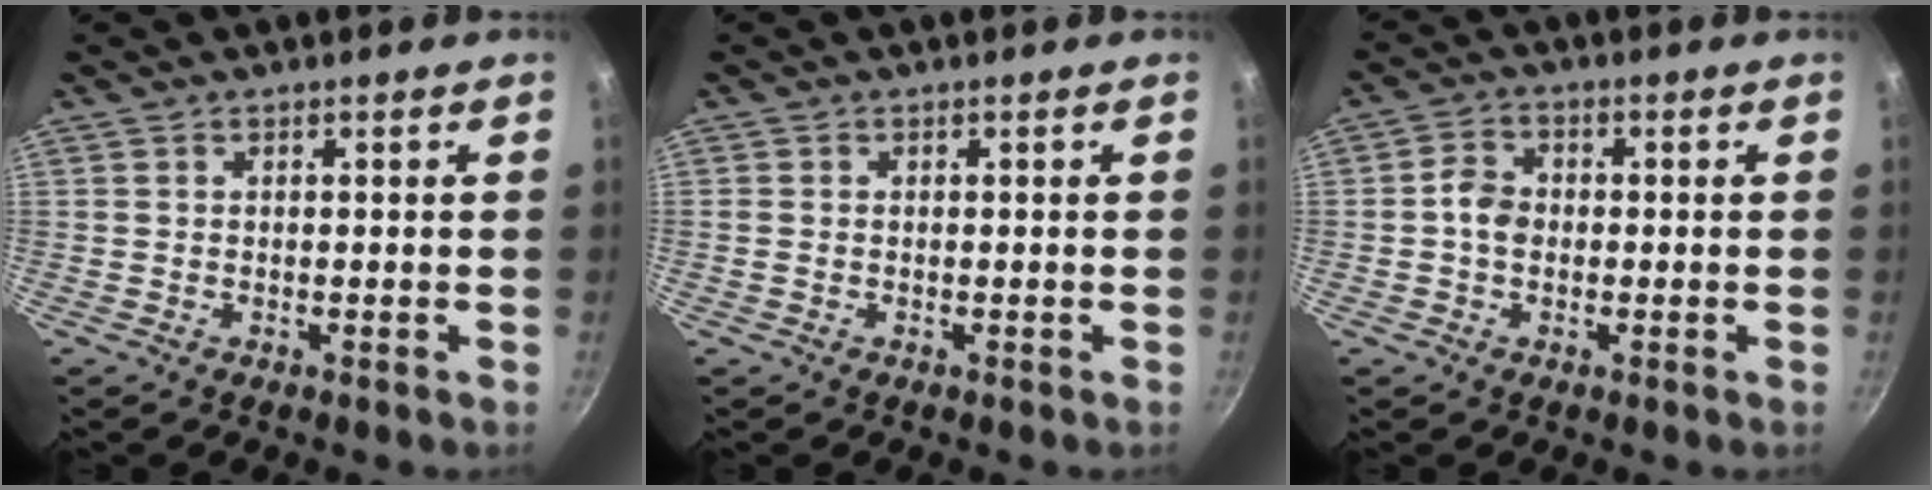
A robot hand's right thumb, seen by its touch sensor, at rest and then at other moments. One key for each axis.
{"total": 0.7, "fx": -0.2, "fy": 0.6, "fz": 0.4, "tx": -0.008, "ty": 0.001, "tz": -0.003}
{"total": 4.2, "fx": -0.5, "fy": 3.3, "fz": 2.5, "tx": -0.032, "ty": 0.017, "tz": -0.016}